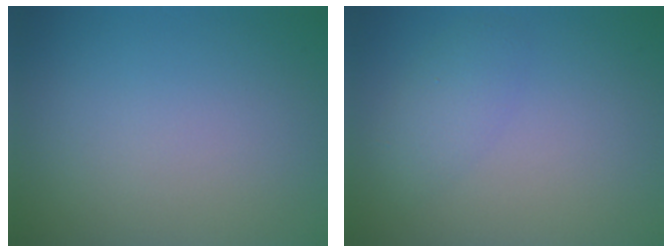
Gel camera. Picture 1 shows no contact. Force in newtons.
{"total": 2.0, "press": 2.0, "slide": 0.2}